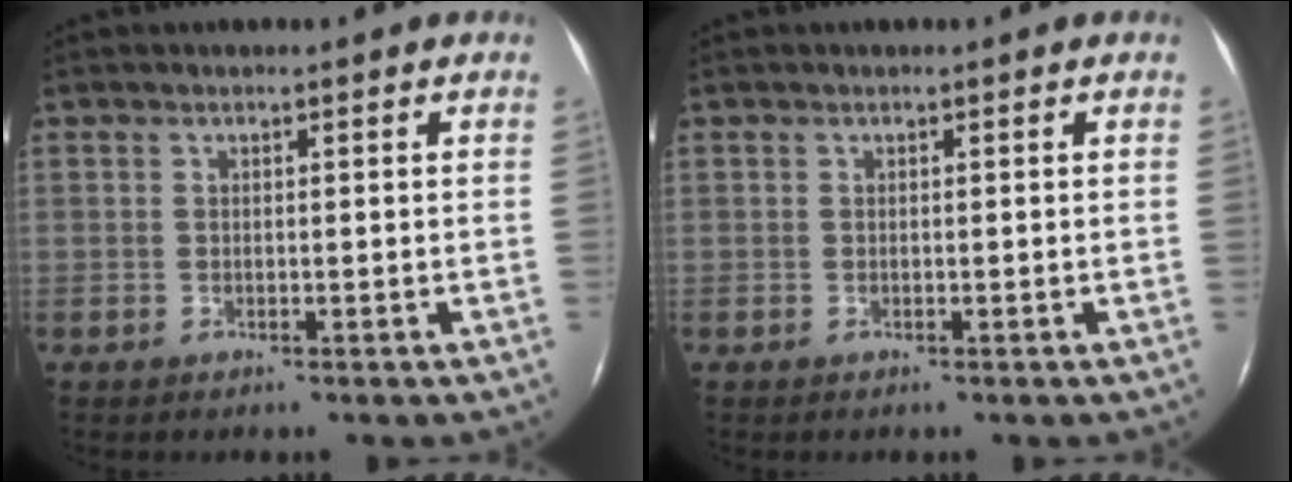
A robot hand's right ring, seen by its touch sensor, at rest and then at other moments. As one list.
[{"total": 0.0}]